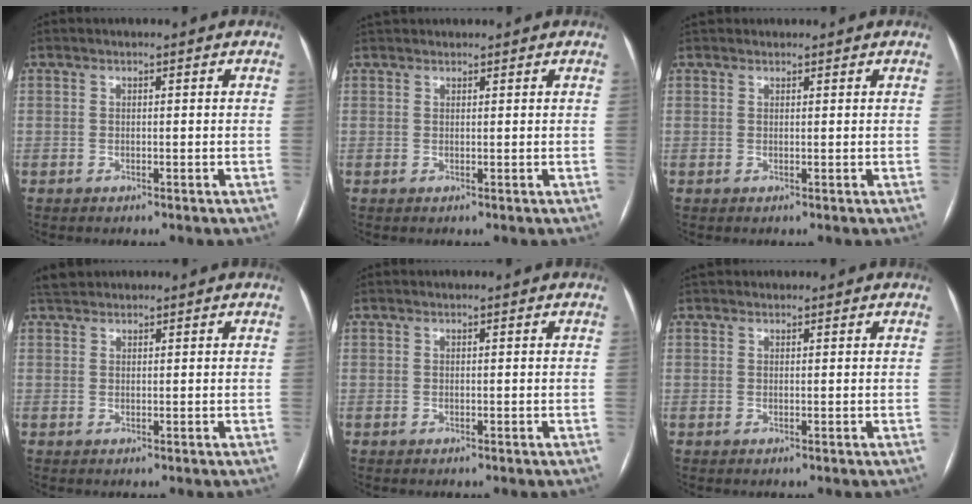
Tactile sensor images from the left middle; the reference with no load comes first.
{"total": 2.9, "force": [2.6, 1.0, 0.6], "torque": [-0.010, 0.034, 0.044]}
{"total": 1.6, "force": [1.3, 0.8, 0.0], "torque": [0.001, 0.020, 0.020]}
{"total": 2.3, "force": [2.1, 0.8, 0.4], "torque": [-0.013, 0.019, 0.039]}
{"total": 0.0}
{"total": 1.6, "force": [1.4, 0.9, 0.1], "torque": [-0.002, 0.022, 0.021]}